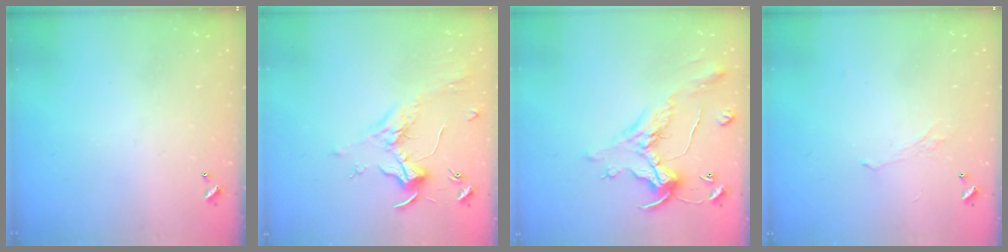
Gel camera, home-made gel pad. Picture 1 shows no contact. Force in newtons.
{"total": 1.8, "press": 1.6, "slide": 0.8}
{"total": 1.7, "press": 1.2, "slide": 1.1}
{"total": 0.7, "press": 0.4, "slide": 0.6}